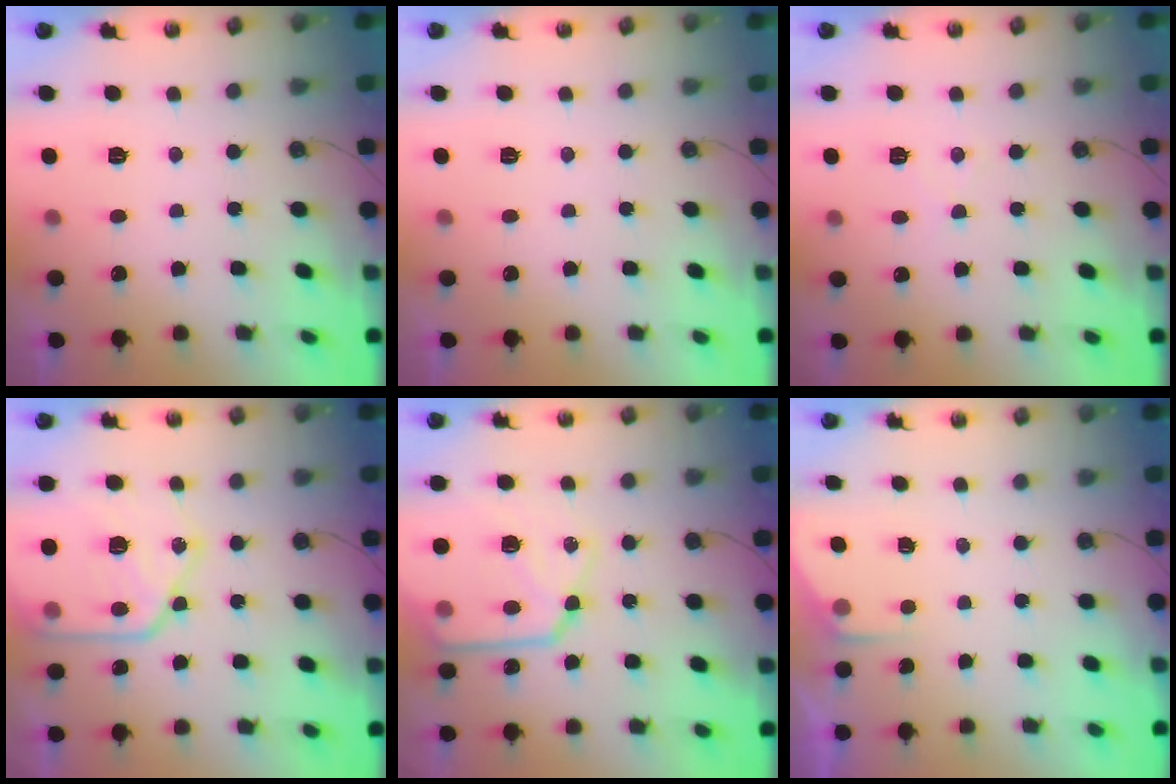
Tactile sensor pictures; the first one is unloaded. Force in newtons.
{"total": 0.0}
{"total": 3.1, "press": 3.0, "slide": 0.6}
{"total": 18.2, "press": 18.1, "slide": 1.9}
{"total": 18.1, "press": 18.0, "slide": 1.7}
{"total": 2.4, "press": 2.4, "slide": 0.4}